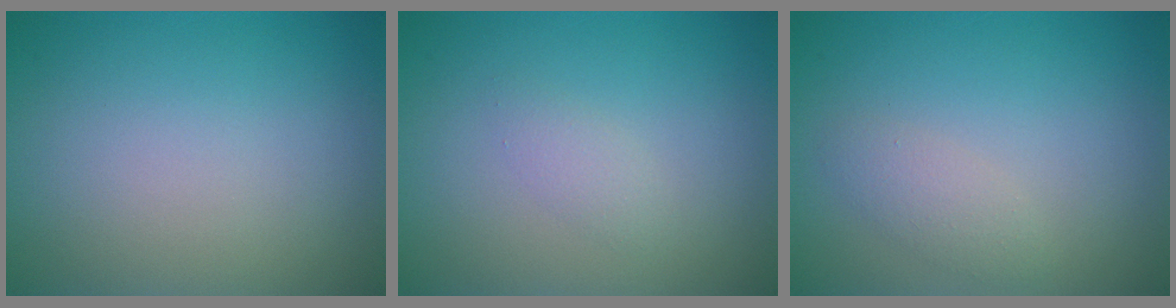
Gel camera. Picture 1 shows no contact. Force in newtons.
{"total": 1.1, "press": 1.1, "slide": 0.1}
{"total": 1.6, "press": 1.6, "slide": 0.0}